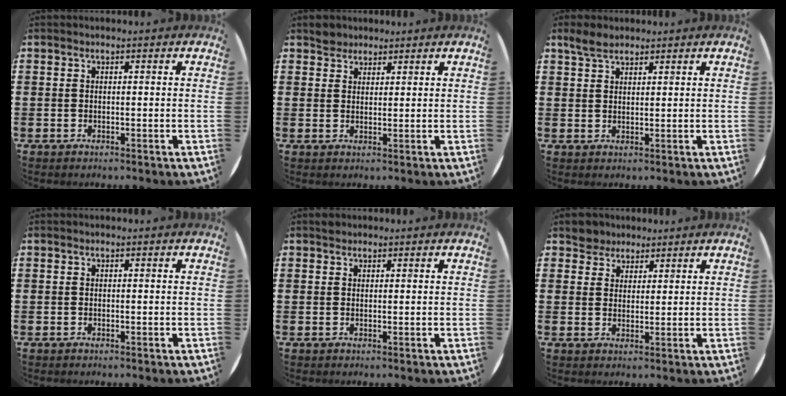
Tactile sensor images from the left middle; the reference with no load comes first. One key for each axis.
{"total": 2.1, "fx": 1.9, "fy": 0.9, "fz": -0.2, "tx": 0.009, "ty": 0.000, "tz": 0.037}
{"total": 3.0, "fx": 2.5, "fy": 1.2, "fz": 1.1, "tx": -0.018, "ty": 0.003, "tz": 0.046}
{"total": 0.0}
{"total": 0.7, "fx": 0.7, "fy": 0.2, "fz": -0.1, "tx": 0.009, "ty": -0.001, "tz": 0.012}
{"total": 3.2, "fx": 2.7, "fy": 1.5, "fz": -0.5, "tx": 0.007, "ty": 0.000, "tz": 0.053}